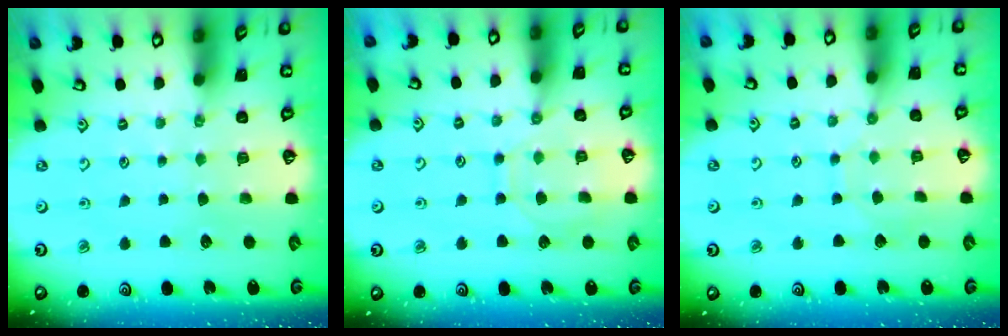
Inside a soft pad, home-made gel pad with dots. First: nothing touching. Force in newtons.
{"total": 8.4, "press": 8.3, "slide": 0.8}
{"total": 5.7, "press": 5.7, "slide": 0.2}